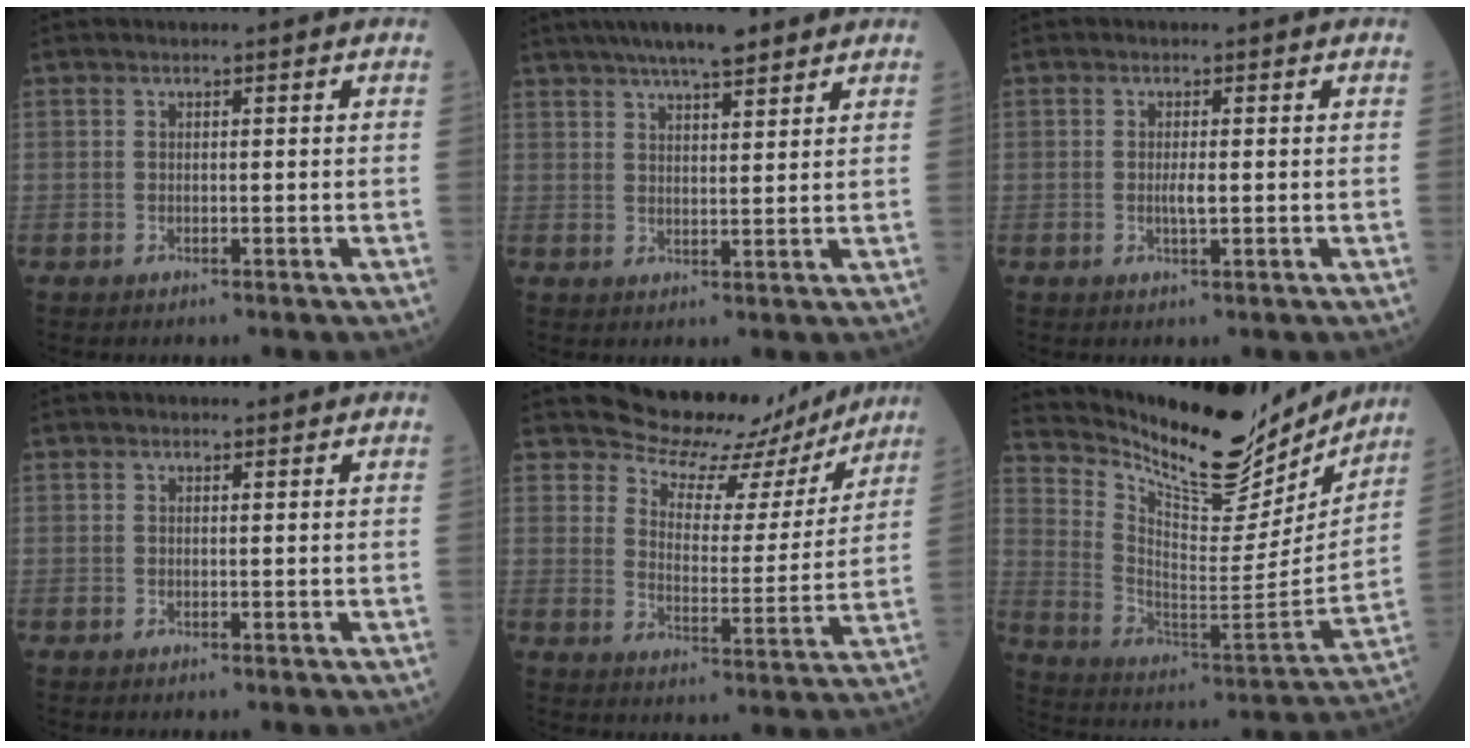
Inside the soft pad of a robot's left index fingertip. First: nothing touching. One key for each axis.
{"total": 8.7, "fx": 6.6, "fy": 1.5, "fz": 5.4, "tx": -0.080, "ty": 0.024, "tz": 0.102}
{"total": 1.7, "fx": -0.4, "fy": 0.3, "fz": 1.7, "tx": -0.033, "ty": -0.004, "tz": -0.007}
{"total": 0.0}
{"total": 13.1, "fx": 12.0, "fy": 4.8, "fz": 1.8, "tx": -0.018, "ty": -0.016, "tz": 0.149}
{"total": 21.6, "fx": 19.0, "fy": 5.9, "fz": 8.4, "tx": -0.152, "ty": -0.035, "tz": 0.292}